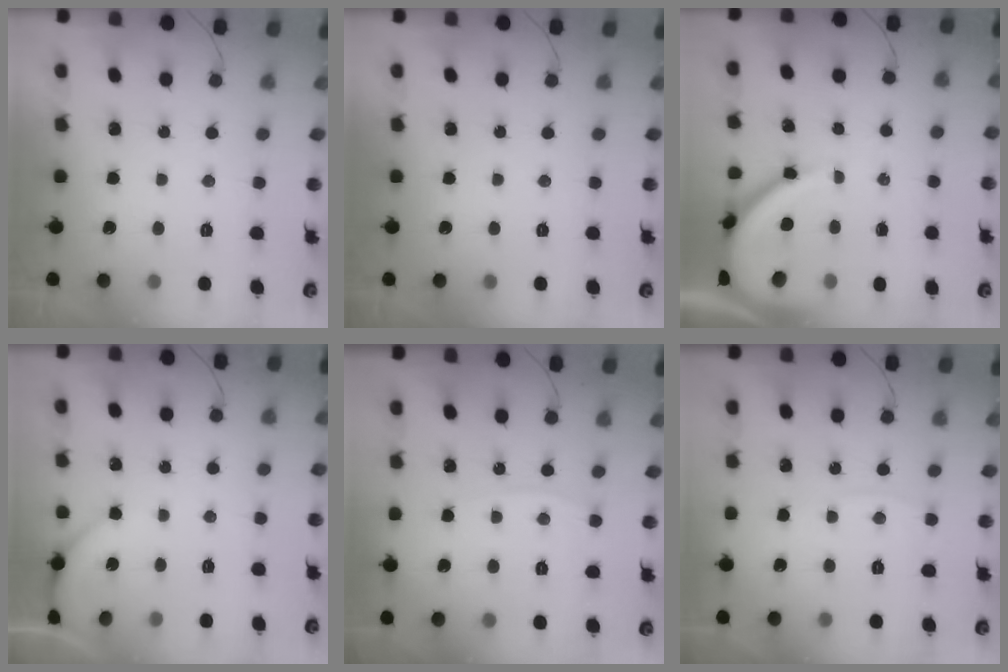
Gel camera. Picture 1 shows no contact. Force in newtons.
{"total": 0.0}
{"total": 11.1, "press": 11.0, "slide": 1.1}
{"total": 2.2, "press": 2.2, "slide": 0.3}
{"total": 4.5, "press": 4.5, "slide": 0.5}
{"total": 4.5, "press": 4.4, "slide": 0.6}